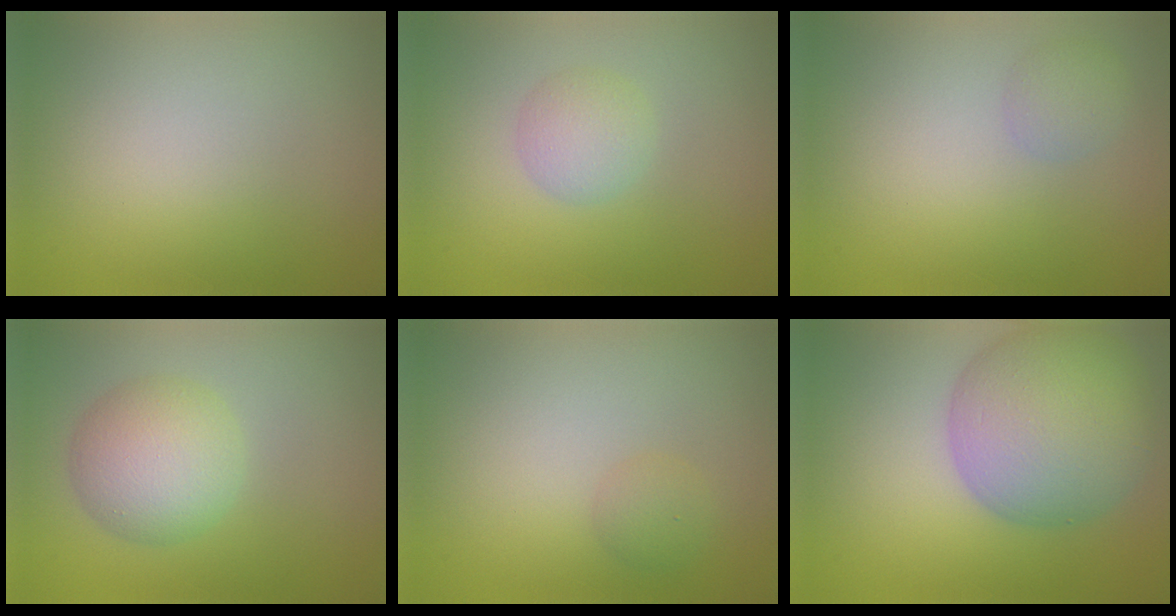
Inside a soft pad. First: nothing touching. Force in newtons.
{"total": 2.3, "press": 2.3, "slide": 0.1}
{"total": 1.5, "press": 1.5, "slide": 0.0}
{"total": 5.5, "press": 5.5, "slide": 0.1}
{"total": 1.4, "press": 1.3, "slide": 0.2}
{"total": 10.7, "press": 10.7, "slide": 0.3}